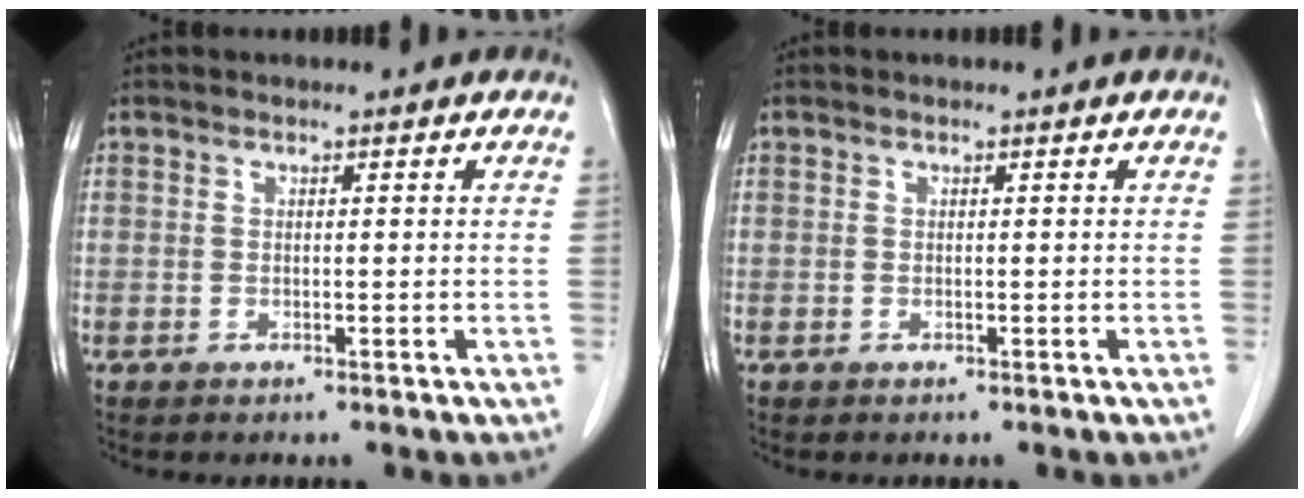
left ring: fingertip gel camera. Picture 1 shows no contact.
{"total": 0.0}